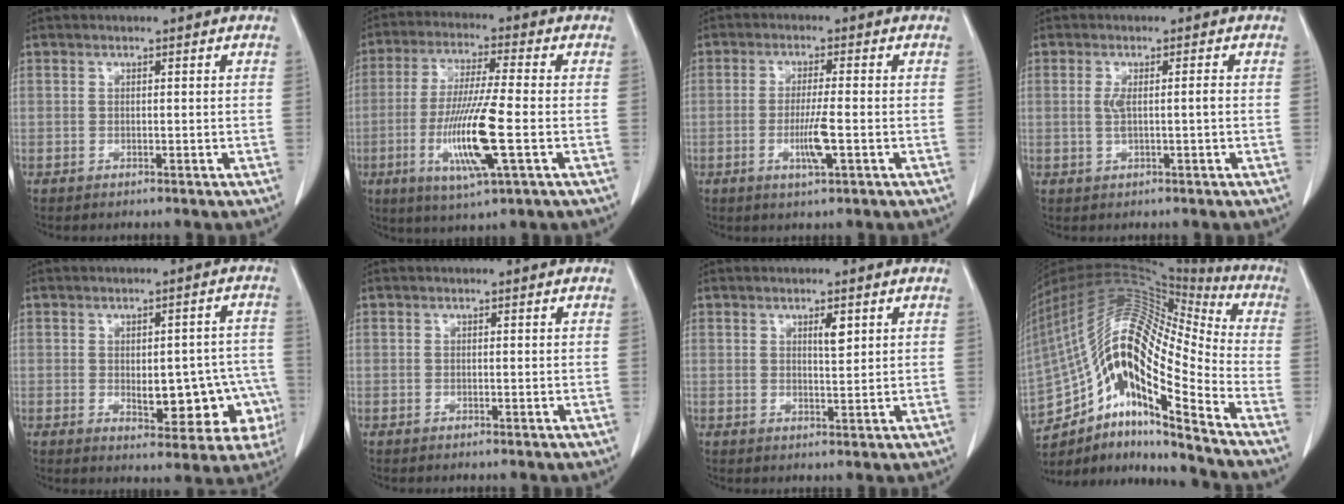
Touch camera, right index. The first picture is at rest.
{"total": 12.6, "force": [-3.3, 0.3, 12.1], "torque": [-0.242, -0.020, -0.064]}
{"total": 5.0, "force": [-1.4, 0.0, 4.8], "torque": [-0.092, -0.010, -0.026]}
{"total": 2.6, "force": [-0.1, 0.1, 2.6], "torque": [-0.053, 0.001, 0.000]}
{"total": 11.6, "force": [-2.8, 5.8, 9.6], "torque": [-0.100, 0.021, -0.023]}
{"total": 0.0}
{"total": 2.4, "force": [1.1, 0.6, 2.0], "torque": [-0.035, -0.004, 0.020]}
{"total": 23.5, "force": [-11.9, 5.1, 19.6], "torque": [-0.373, 0.032, -0.208]}